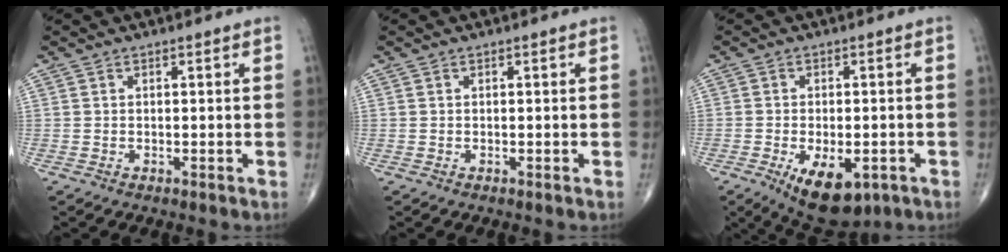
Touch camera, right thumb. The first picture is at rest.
{"total": 0.0}
{"total": 10.8, "force": [-4.7, 5.4, 8.1], "torque": [-0.113, 0.000, -0.059]}